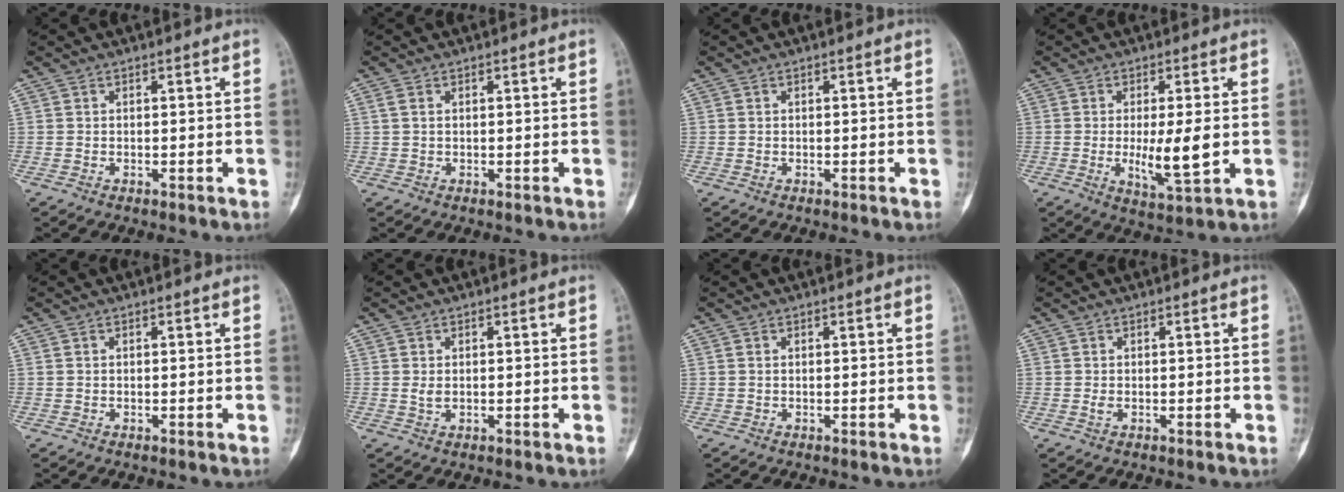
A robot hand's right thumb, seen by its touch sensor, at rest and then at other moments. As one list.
[{"total": 1.2, "force": [0.4, 0.7, 0.9], "torque": [-0.026, 0.005, 0.012]}, {"total": 0.0}, {"total": 8.2, "force": [-0.5, 1.8, 8.0], "torque": [-0.137, -0.019, -0.006]}, {"total": 0.0}, {"total": 1.3, "force": [0.1, 0.8, 1.0], "torque": [-0.015, -0.001, 0.006]}, {"total": 0.0}, {"total": 0.7, "force": [-0.1, 0.4, 0.6], "torque": [-0.016, -0.002, -0.003]}]